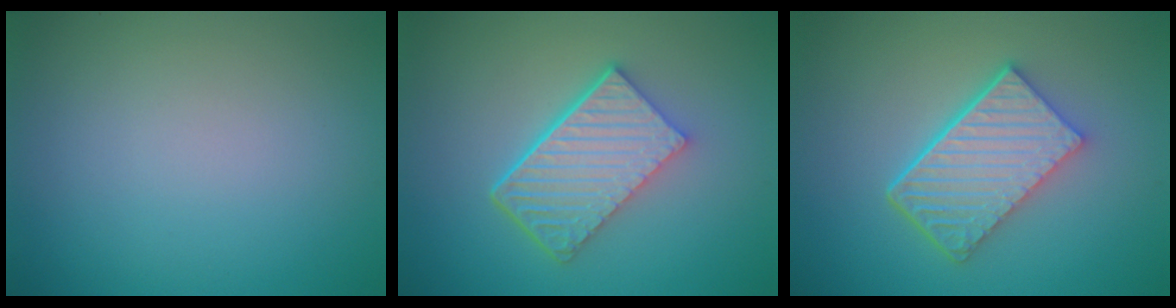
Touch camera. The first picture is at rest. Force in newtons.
{"total": 6.4, "press": 4.4, "slide": 4.6}
{"total": 6.0, "press": 4.3, "slide": 4.2}